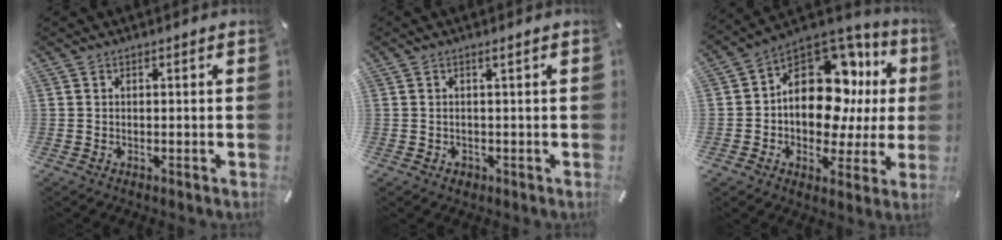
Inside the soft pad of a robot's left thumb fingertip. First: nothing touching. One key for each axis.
{"total": 1.3, "fx": 0.2, "fy": 0.9, "fz": 0.9, "tx": -0.021, "ty": 0.005, "tz": 0.001}
{"total": 16.5, "fx": 2.9, "fy": 11.6, "fz": 11.4, "tx": -0.174, "ty": -0.038, "tz": 0.045}